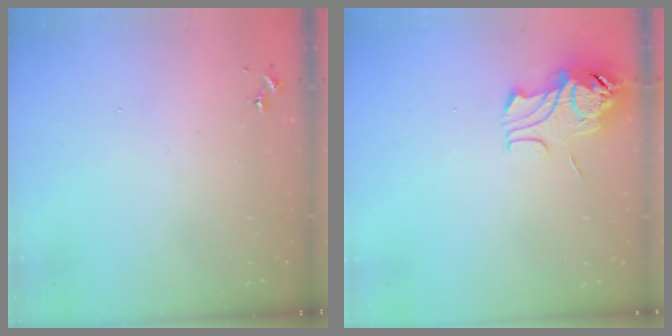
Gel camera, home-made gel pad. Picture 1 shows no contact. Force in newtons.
{"total": 10.2, "press": 10.2, "slide": 1.2}